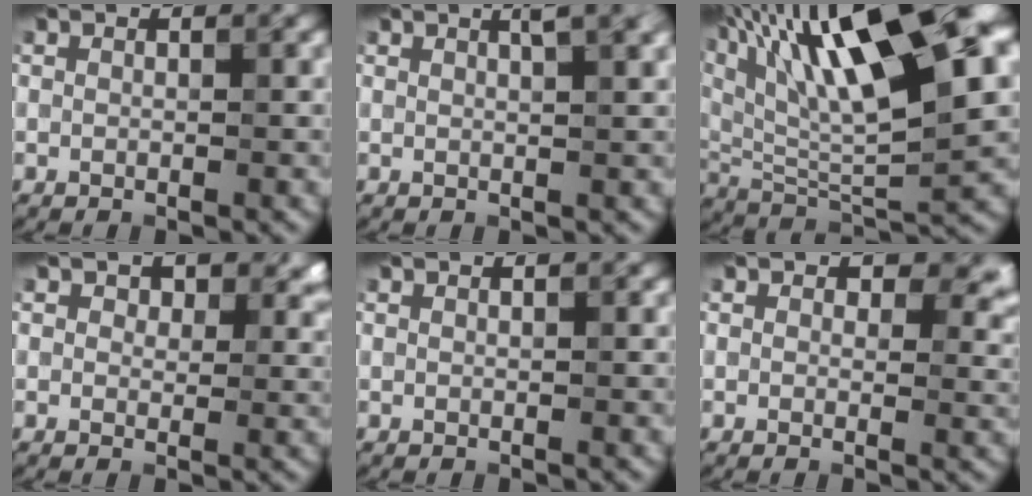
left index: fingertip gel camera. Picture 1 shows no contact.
{"total": 2.8, "force": [1.6, 0.8, 2.2], "torque": [-0.017, 0.010, 0.012]}
{"total": 17.8, "force": [7.9, 5.4, 15.0], "torque": [-0.262, 0.030, 0.134]}
{"total": 3.3, "force": [1.6, 2.2, 1.9], "torque": [-0.026, -0.005, 0.017]}
{"total": 0.0}
{"total": 4.2, "force": [1.7, 2.6, 2.8], "torque": [-0.029, -0.006, 0.018]}